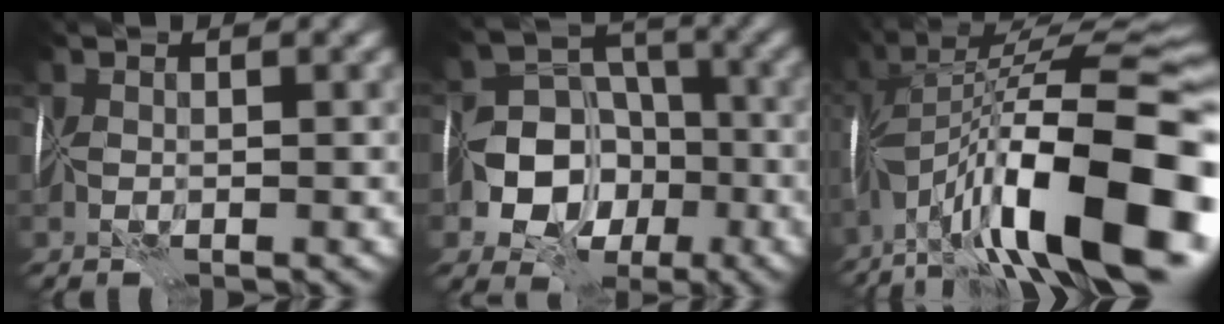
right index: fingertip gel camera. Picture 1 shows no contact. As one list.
[{"total": 10.0, "force": [-3.5, 8.5, 4.1], "torque": [-0.055, -0.007, -0.097]}, {"total": 17.9, "force": [-5.9, 5.7, 15.9], "torque": [-0.256, 0.033, -0.114]}]